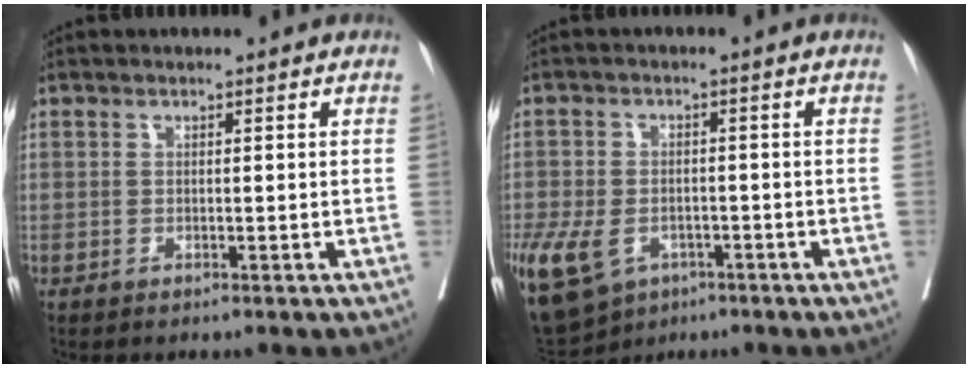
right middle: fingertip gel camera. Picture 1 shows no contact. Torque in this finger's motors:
{"motor_torque": [0.24, -0.25, 0.78, 0.21]}